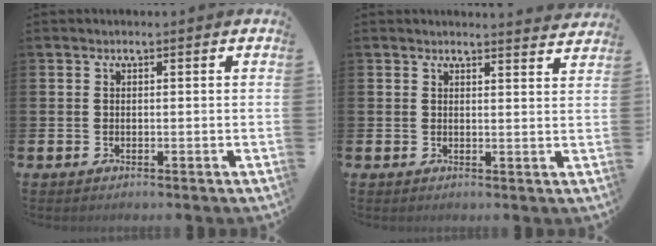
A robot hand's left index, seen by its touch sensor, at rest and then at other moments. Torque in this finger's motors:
{"motor_torque": [0.52, -1.62, 0.10, -0.01]}